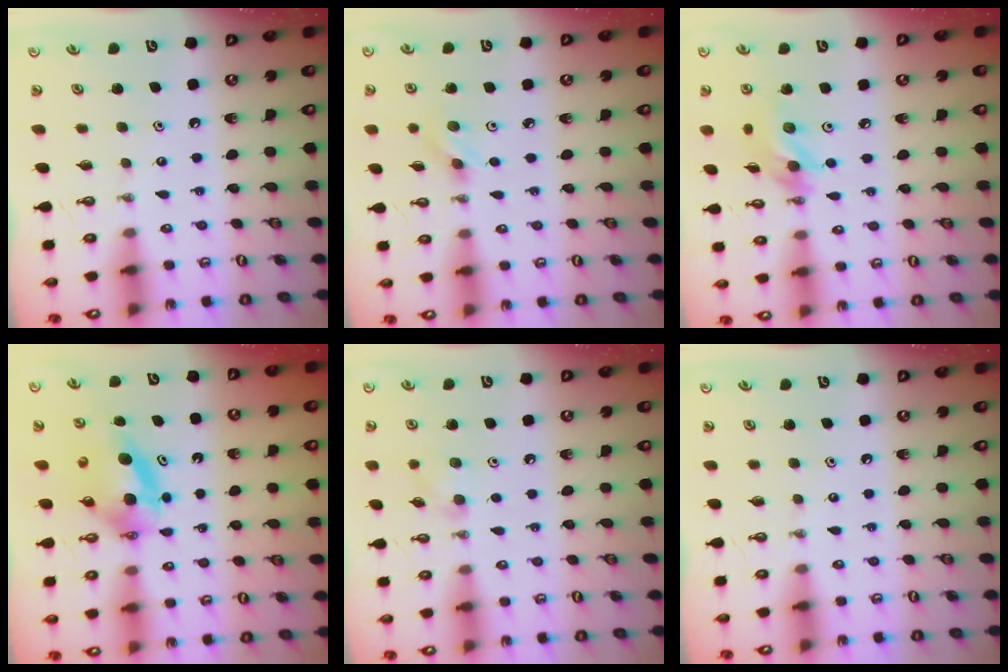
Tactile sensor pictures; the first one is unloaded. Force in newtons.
{"total": 5.3, "press": 4.6, "slide": 2.6}
{"total": 12.1, "press": 10.9, "slide": 5.3}
{"total": 6.0, "press": 5.9, "slide": 1.0}
{"total": 6.8, "press": 6.8, "slide": 0.8}
{"total": 0.0}